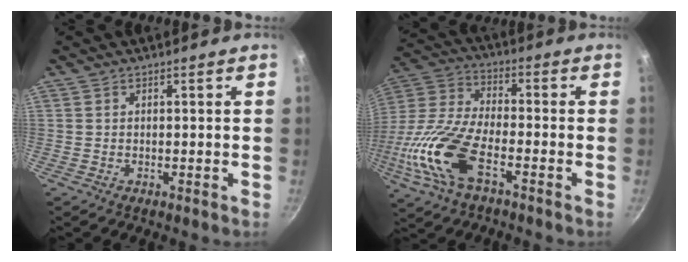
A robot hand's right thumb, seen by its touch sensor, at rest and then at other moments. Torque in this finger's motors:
{"motor_torque": [0.43, 0.63, 1.38, -1.39, 0.64]}